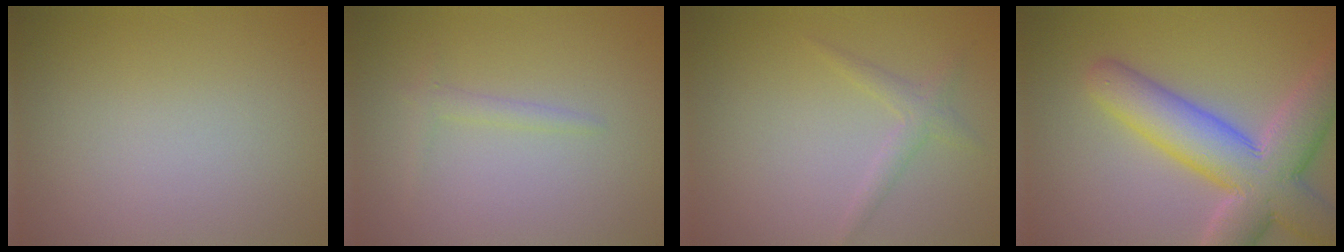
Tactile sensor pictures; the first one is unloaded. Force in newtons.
{"total": 1.0, "press": 1.0, "slide": 0.1}
{"total": 1.5, "press": 1.5, "slide": 0.1}
{"total": 9.6, "press": 9.5, "slide": 0.8}